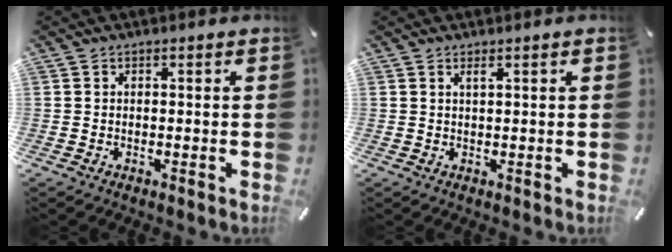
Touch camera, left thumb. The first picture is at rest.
{"total": 1.2, "force": [0.6, 0.0, 1.0], "torque": [-0.021, -0.001, 0.010]}